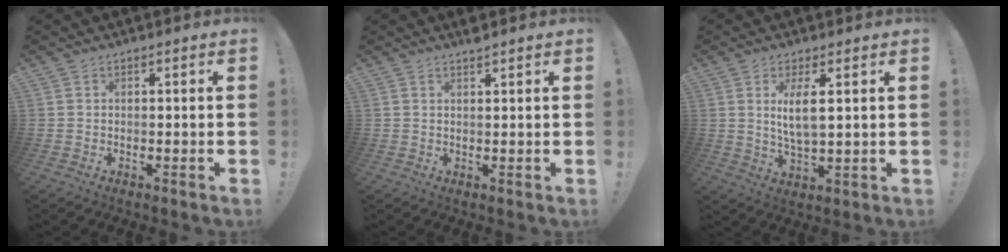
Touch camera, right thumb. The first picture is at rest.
{"total": 1.8, "force": [1.5, -0.3, 0.8], "torque": [-0.017, -0.006, 0.027]}
{"total": 6.7, "force": [2.3, 1.7, 6.1], "torque": [-0.114, -0.010, 0.035]}